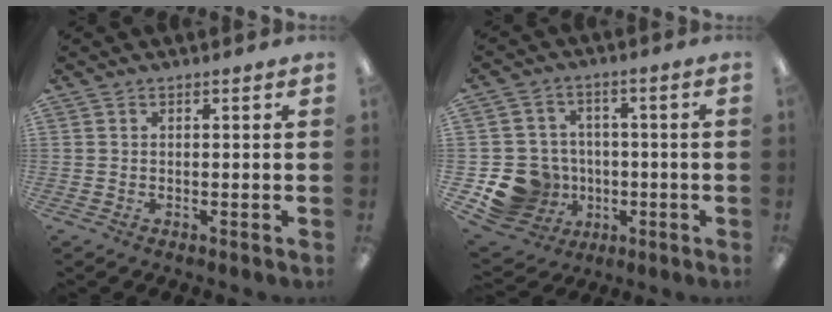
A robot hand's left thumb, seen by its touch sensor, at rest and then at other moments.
{"total": 12.3, "force": [-3.9, 11.1, 3.6], "torque": [-0.089, 0.029, -0.054]}